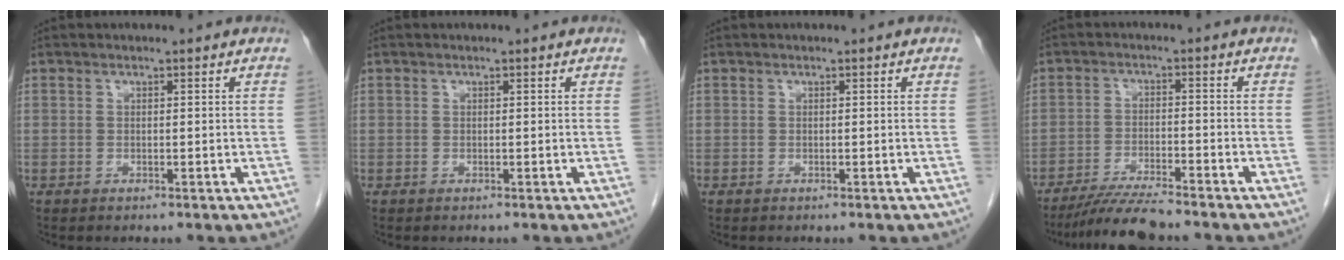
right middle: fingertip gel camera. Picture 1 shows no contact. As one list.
[{"total": 0.0}, {"total": 0.0}, {"total": 6.7, "force": [-6.0, -0.1, 3.0], "torque": [-0.051, -0.022, -0.109]}]